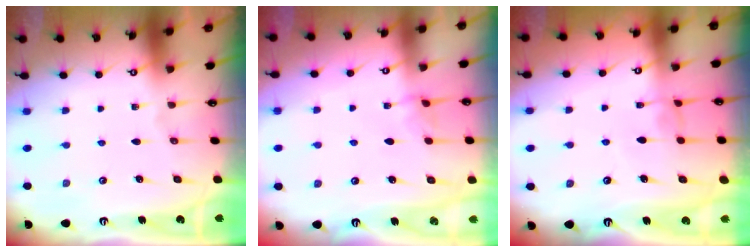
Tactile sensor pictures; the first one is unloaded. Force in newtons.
{"total": 2.8, "press": 2.8, "slide": 0.3}
{"total": 1.0, "press": 0.7, "slide": 0.7}